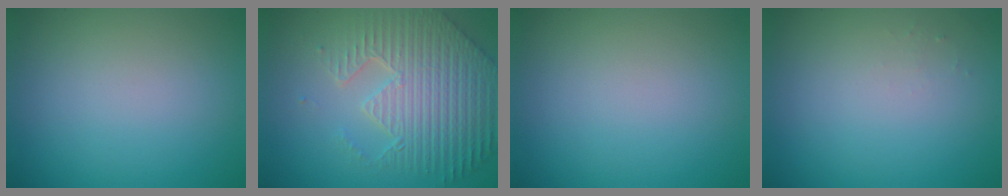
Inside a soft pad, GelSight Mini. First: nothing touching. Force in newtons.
{"total": 7.6, "press": 5.7, "slide": 5.0}
{"total": 0.0}
{"total": 0.5, "press": 0.5, "slide": 0.2}